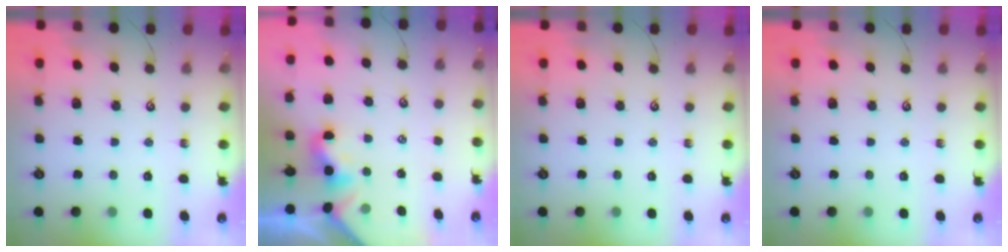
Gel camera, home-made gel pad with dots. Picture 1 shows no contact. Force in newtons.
{"total": 1.9, "press": 1.8, "slide": 0.6}
{"total": 0.0}
{"total": 0.0}